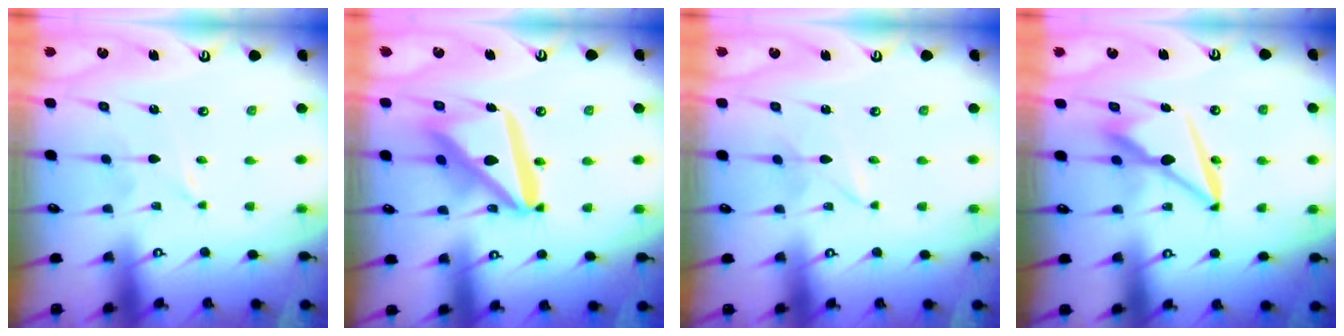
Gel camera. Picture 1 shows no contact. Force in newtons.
{"total": 19.0, "press": 18.8, "slide": 2.4}
{"total": 1.3, "press": 1.3, "slide": 0.2}
{"total": 10.1, "press": 9.9, "slide": 1.8}